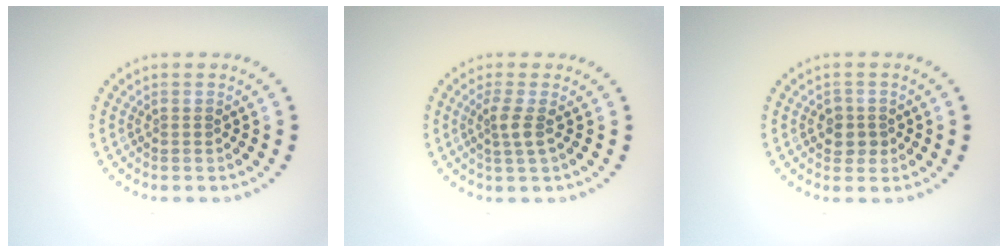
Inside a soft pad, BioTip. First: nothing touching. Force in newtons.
{"total": 1.9, "press": 1.4, "slide": 1.2}
{"total": 1.7, "press": 1.6, "slide": 0.5}